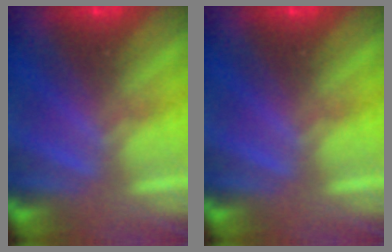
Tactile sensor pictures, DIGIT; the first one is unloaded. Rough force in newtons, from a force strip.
{"total": 0.0}